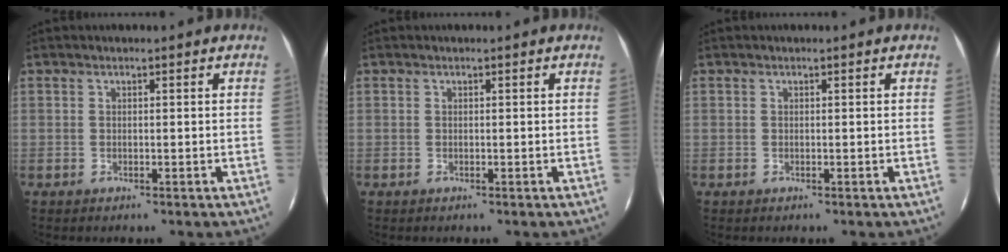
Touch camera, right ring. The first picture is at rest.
{"total": 0.0}
{"total": 0.0}